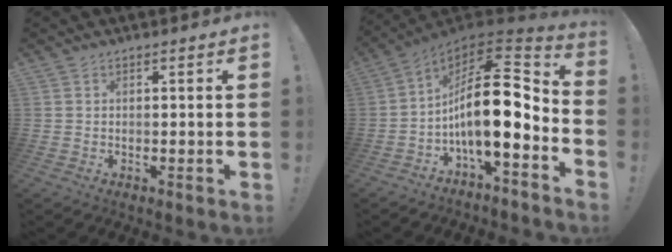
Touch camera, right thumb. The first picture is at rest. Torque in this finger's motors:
{"motor_torque": [2.03, 2.98, 1.51, -1.26, 0.61]}